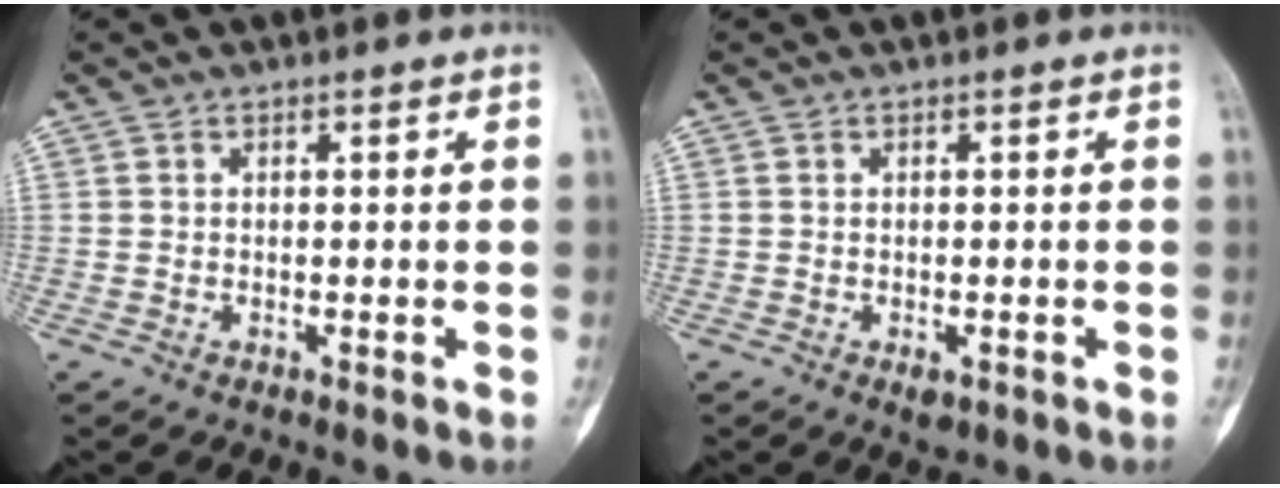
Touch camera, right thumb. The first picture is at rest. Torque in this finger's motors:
{"motor_torque": [0.68, 0.24, -0.02, -0.13, 0.11]}